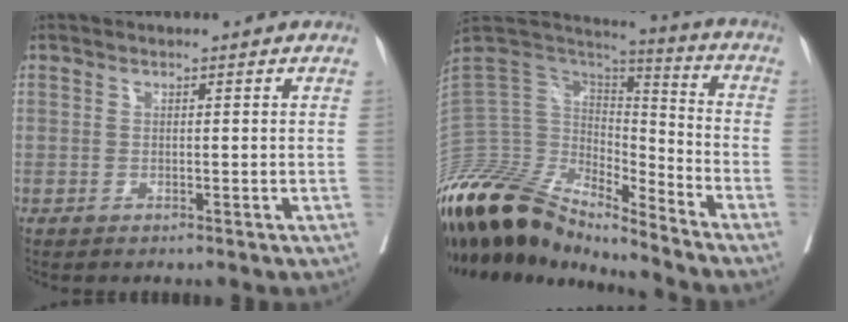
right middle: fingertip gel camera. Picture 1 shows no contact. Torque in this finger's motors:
{"motor_torque": [0.38, -0.33, 1.05, 0.21]}